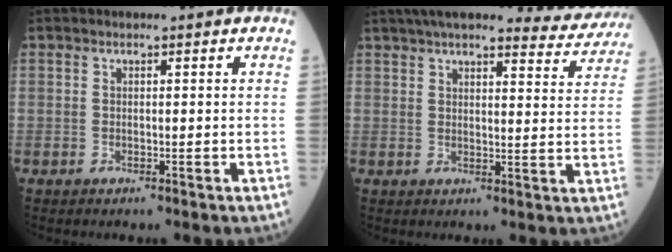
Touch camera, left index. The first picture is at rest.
{"total": 15.8, "force": [14.8, 2.0, 5.3], "torque": [-0.063, -0.007, 0.179]}